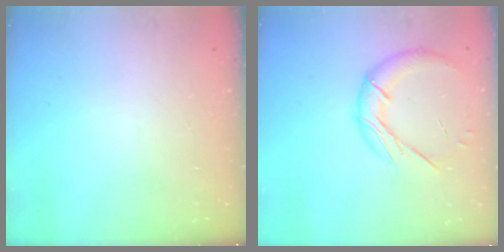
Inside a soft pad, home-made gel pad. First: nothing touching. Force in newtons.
{"total": 13.0, "press": 12.9, "slide": 1.2}